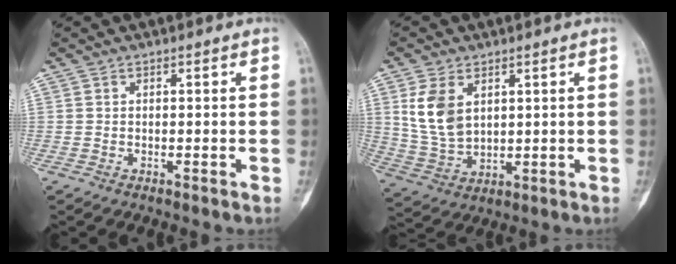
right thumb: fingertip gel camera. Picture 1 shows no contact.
{"total": 9.4, "force": [3.1, 6.0, 6.6], "torque": [-0.123, -0.010, 0.077]}